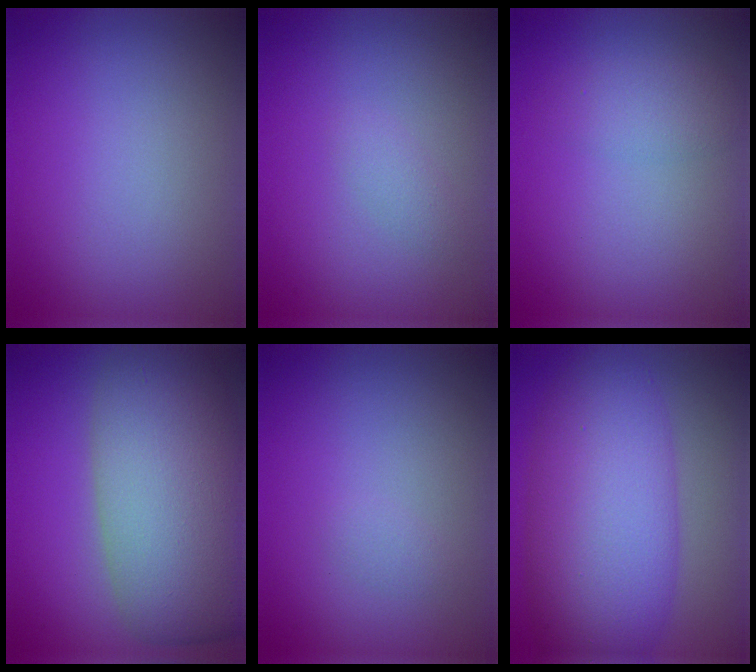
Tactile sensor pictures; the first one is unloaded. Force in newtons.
{"total": 1.0, "press": 1.0, "slide": 0.1}
{"total": 1.9, "press": 1.9, "slide": 0.1}
{"total": 11.9, "press": 11.9, "slide": 0.8}
{"total": 0.6, "press": 0.6, "slide": 0.1}
{"total": 10.2, "press": 10.2, "slide": 0.1}